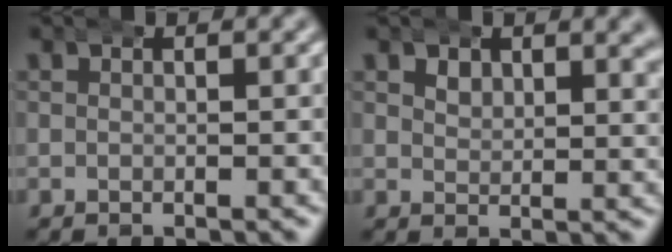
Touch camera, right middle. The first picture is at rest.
{"total": 1.8, "force": [1.6, 0.6, 0.6], "torque": [-0.006, -0.012, 0.032]}